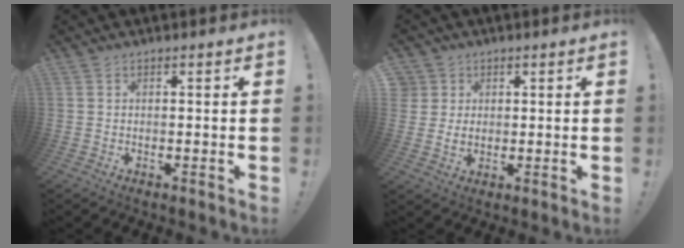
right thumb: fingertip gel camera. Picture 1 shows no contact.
{"total": 4.1, "force": [1.5, 3.7, 0.8], "torque": [-0.020, -0.005, 0.028]}